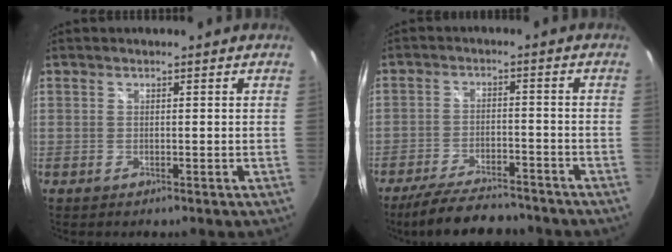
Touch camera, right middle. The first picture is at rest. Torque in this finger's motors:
{"motor_torque": [1.09, -1.04, 0.54, 0.16]}